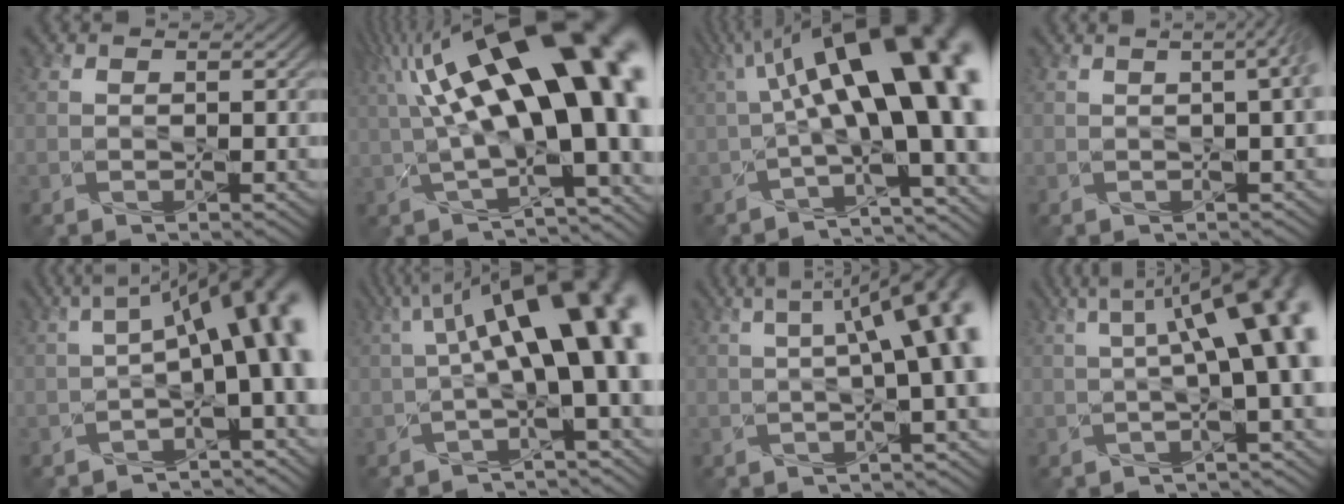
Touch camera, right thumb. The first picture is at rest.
{"total": 19.9, "force": [3.3, 6.8, 18.4], "torque": [-0.272, 0.027, 0.056]}
{"total": 16.4, "force": [1.6, 5.8, 15.2], "torque": [-0.215, 0.022, 0.028]}
{"total": 4.3, "force": [0.1, 1.1, 4.1], "torque": [-0.037, 0.015, -0.006]}
{"total": 12.0, "force": [-1.4, 4.5, 11.0], "torque": [-0.144, 0.014, -0.023]}
{"total": 14.3, "force": [1.9, 4.8, 13.4], "torque": [-0.195, 0.023, 0.026]}
{"total": 10.1, "force": [1.4, 2.5, 9.7], "torque": [-0.128, 0.024, 0.016]}
{"total": 10.2, "force": [1.6, 2.6, 9.8], "torque": [-0.134, 0.018, 0.022]}